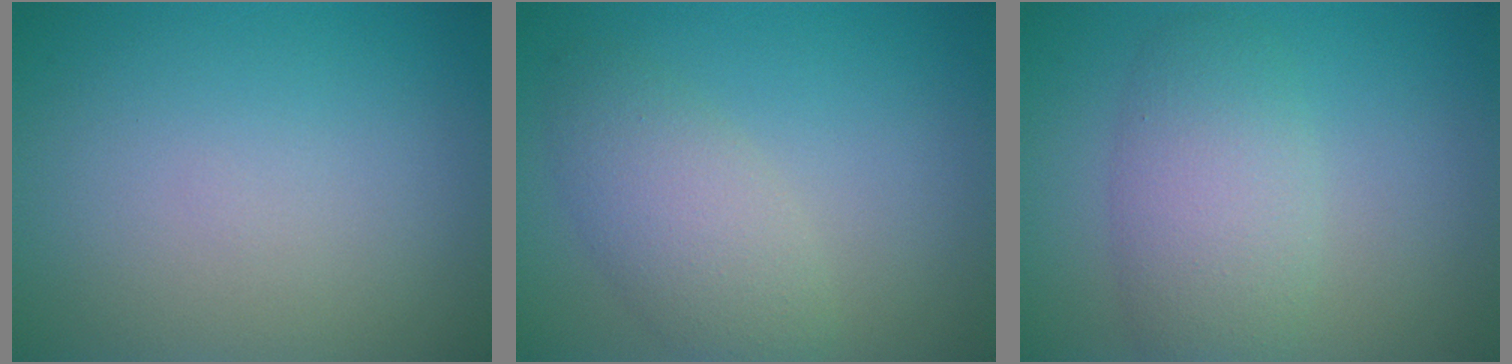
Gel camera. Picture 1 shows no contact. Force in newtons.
{"total": 3.9, "press": 3.9, "slide": 0.2}
{"total": 4.5, "press": 4.5, "slide": 0.2}